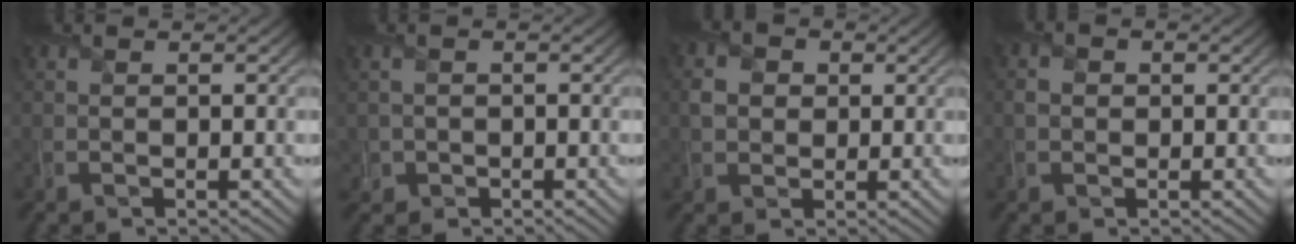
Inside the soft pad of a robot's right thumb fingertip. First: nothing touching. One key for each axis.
{"total": 1.4, "fx": -0.6, "fy": 1.2, "fz": 0.0, "tx": 0.000, "ty": -0.008, "tz": -0.012}
{"total": 2.6, "fx": 0.1, "fy": 2.4, "fz": 1.2, "tx": -0.032, "ty": 0.001, "tz": -0.002}
{"total": 1.2, "fx": -0.3, "fy": 1.0, "fz": 0.6, "tx": -0.014, "ty": -0.001, "tz": -0.008}